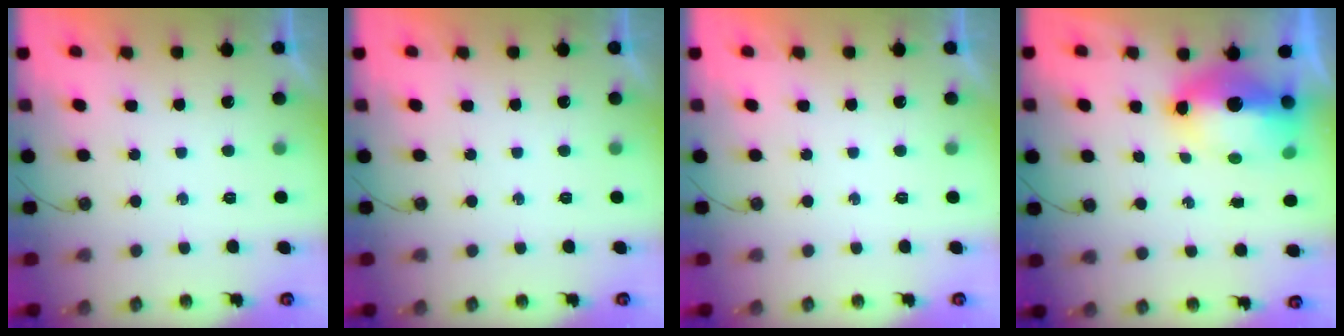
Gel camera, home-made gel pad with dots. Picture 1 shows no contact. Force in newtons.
{"total": 0.0}
{"total": 0.0}
{"total": 11.0, "press": 10.9, "slide": 1.1}